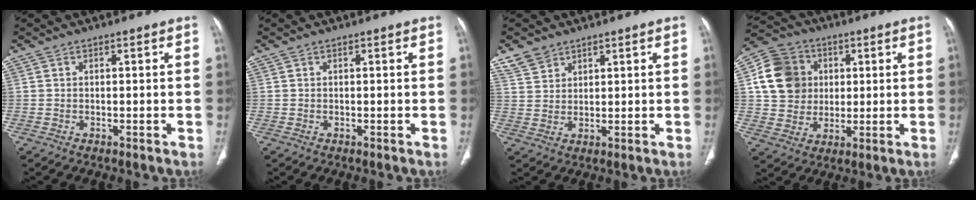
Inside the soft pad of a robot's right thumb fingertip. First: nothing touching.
{"total": 0.0}
{"total": 4.1, "force": [3.2, 2.4, 0.9], "torque": [-0.007, -0.011, 0.068]}
{"total": 13.4, "force": [2.5, 12.0, 5.5], "torque": [-0.087, 0.008, 0.045]}